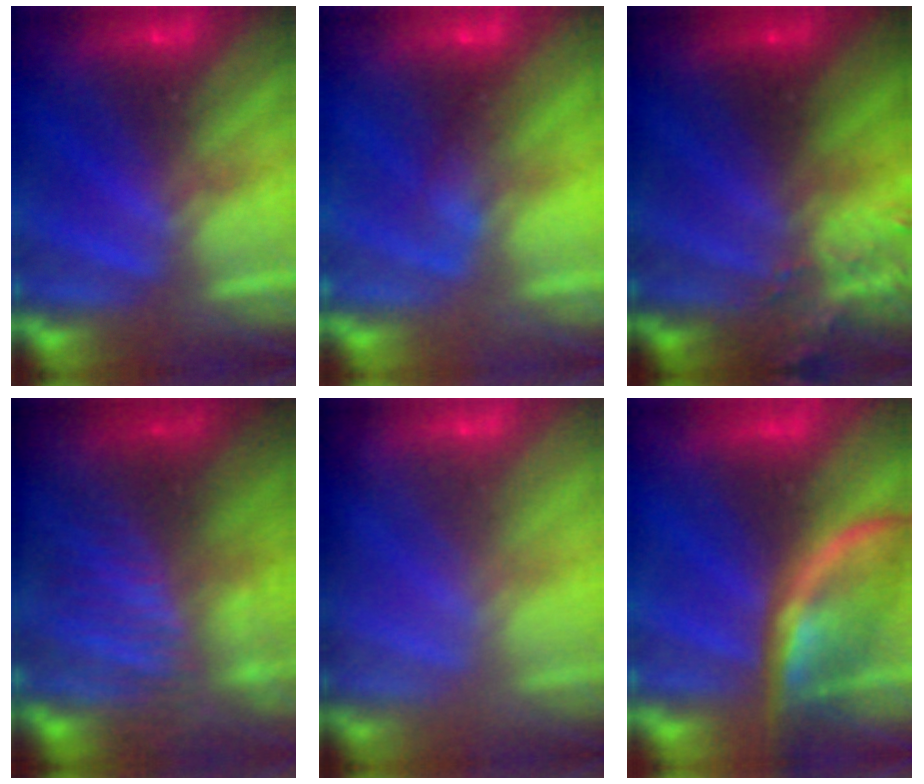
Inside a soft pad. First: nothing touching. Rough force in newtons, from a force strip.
{"total": 3.0}
{"total": 3.6}
{"total": 4.8}
{"total": 1.3}
{"total": 2.3}